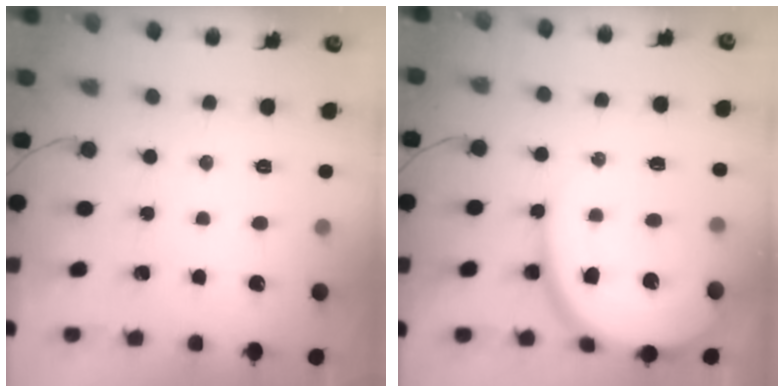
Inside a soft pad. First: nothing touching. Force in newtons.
{"total": 13.7, "press": 13.7, "slide": 1.4}